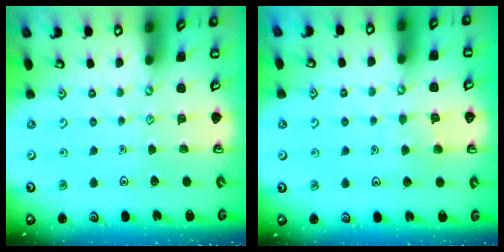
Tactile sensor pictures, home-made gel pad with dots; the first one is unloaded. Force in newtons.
{"total": 5.5, "press": 5.5, "slide": 0.5}